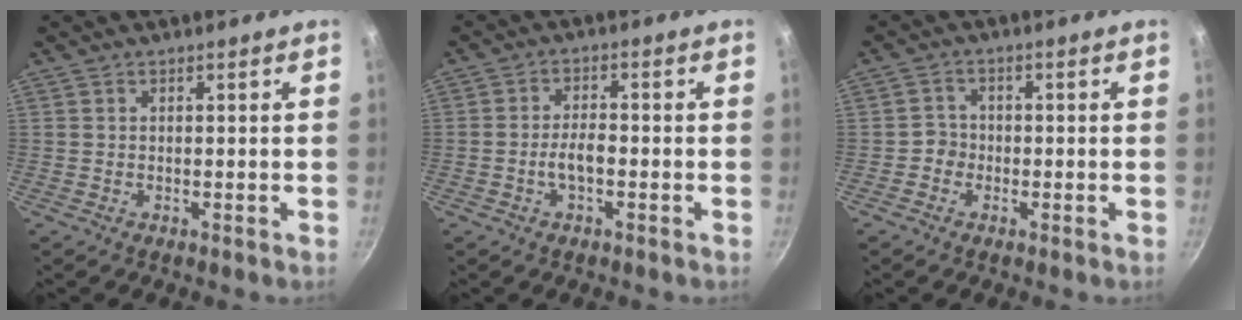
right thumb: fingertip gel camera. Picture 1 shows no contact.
{"total": 4.1, "force": [-1.4, 1.8, 3.4], "torque": [-0.060, 0.022, -0.026]}
{"total": 2.6, "force": [-1.0, 2.3, 0.6], "torque": [0.012, 0.010, -0.021]}